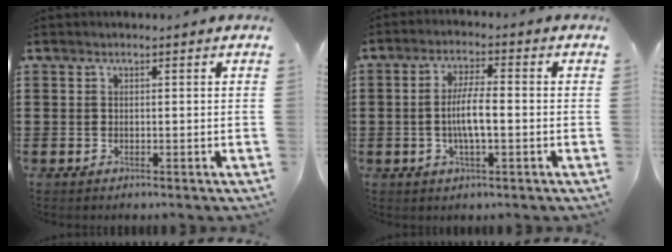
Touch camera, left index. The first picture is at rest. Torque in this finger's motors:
{"motor_torque": [1.23, 0.08, 0.48, 0.10]}